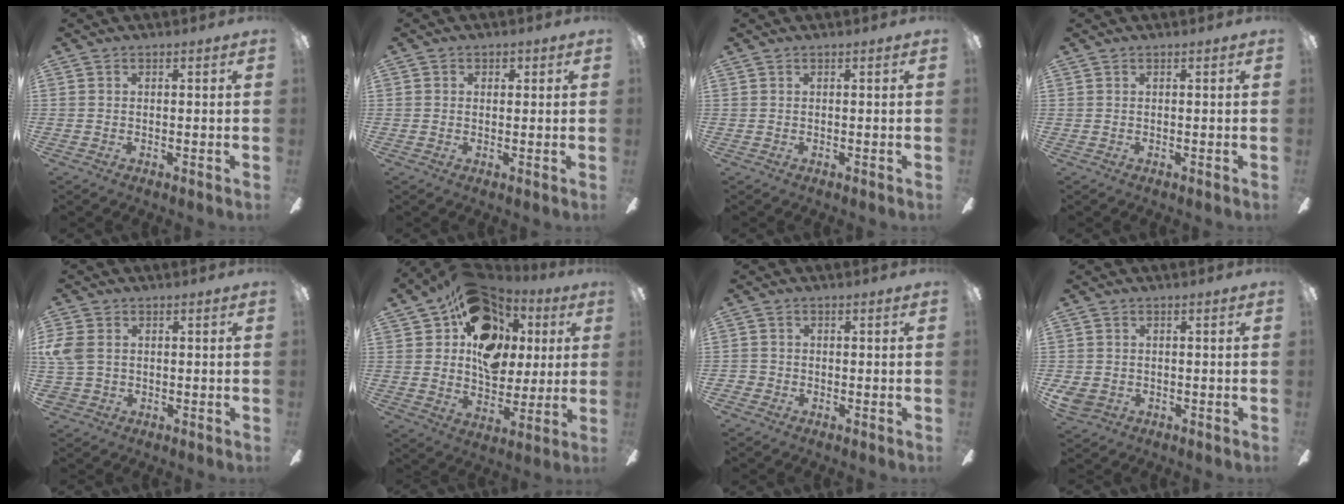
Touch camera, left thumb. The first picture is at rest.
{"total": 1.5, "force": [0.2, 1.4, 0.7], "torque": [-0.004, 0.004, 0.000]}
{"total": 0.0}
{"total": 0.0}
{"total": 6.9, "force": [0.7, 5.3, 4.3], "torque": [-0.107, 0.008, 0.014]}
{"total": 19.4, "force": [7.1, 14.7, 10.5], "torque": [-0.156, -0.017, 0.136]}
{"total": 1.8, "force": [-1.0, 1.5, 0.3], "torque": [-0.004, 0.007, -0.021]}
{"total": 3.6, "force": [-1.3, 2.9, 1.8], "torque": [-0.050, 0.001, -0.028]}